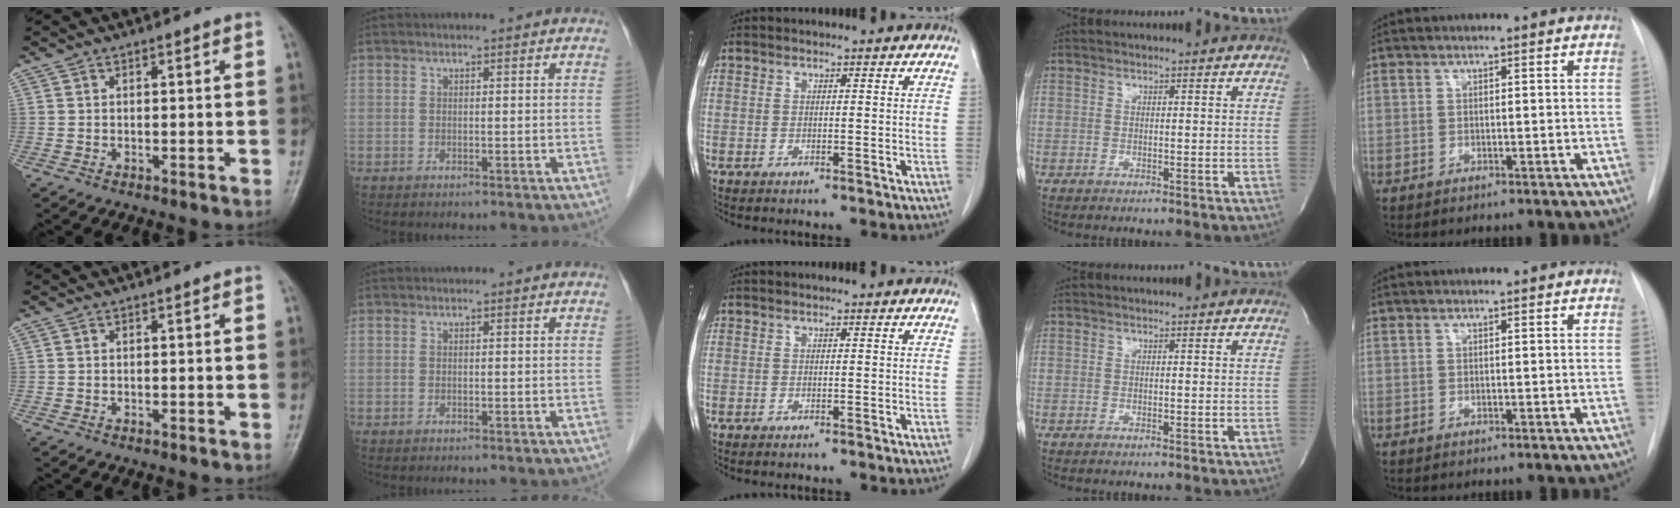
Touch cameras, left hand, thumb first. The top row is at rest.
{}